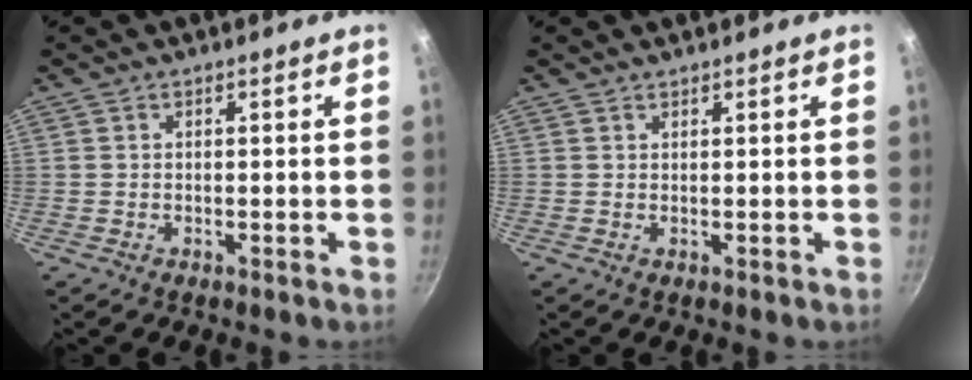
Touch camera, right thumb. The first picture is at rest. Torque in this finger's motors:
{"motor_torque": [0.30, -0.04, 0.19, 0.02, -0.03]}